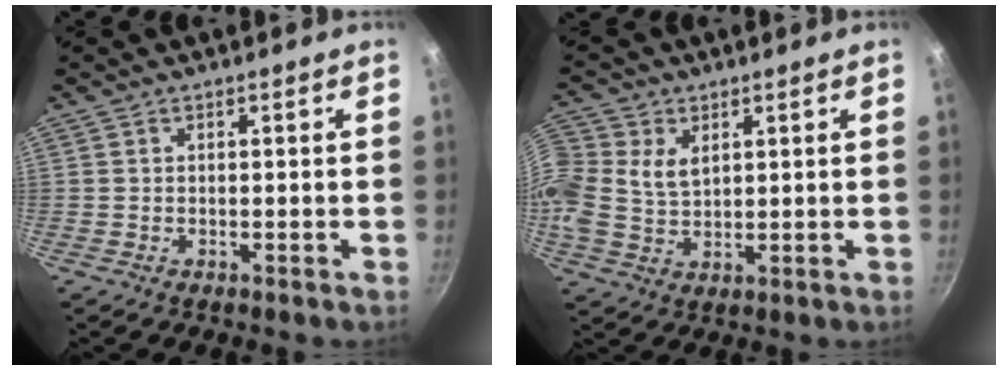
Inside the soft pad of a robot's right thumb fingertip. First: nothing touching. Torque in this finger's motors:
{"motor_torque": [-0.54, 0.90, 0.29, -0.01, 0.11]}